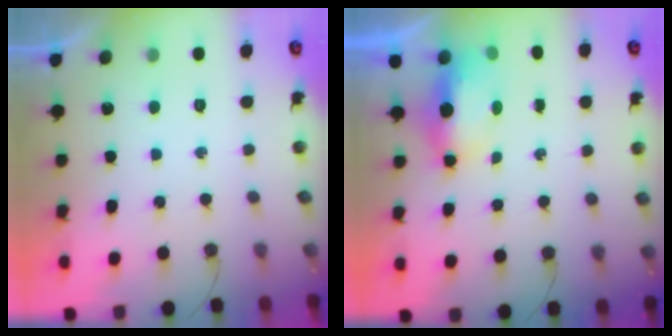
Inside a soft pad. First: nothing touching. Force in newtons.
{"total": 8.1, "press": 6.8, "slide": 4.4}